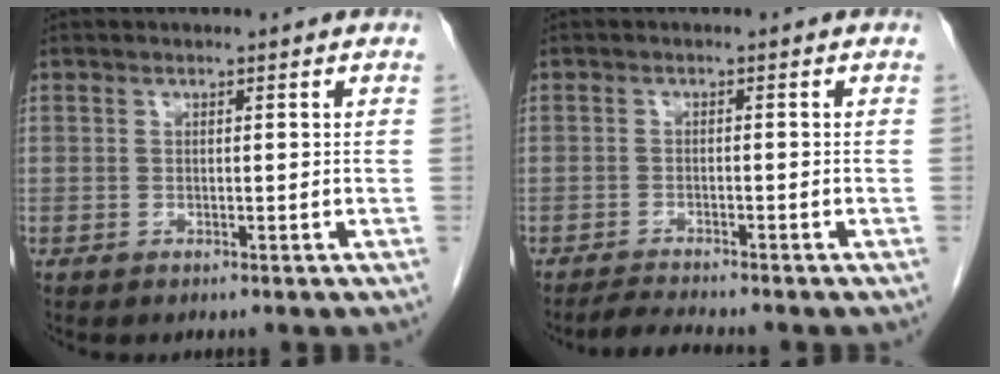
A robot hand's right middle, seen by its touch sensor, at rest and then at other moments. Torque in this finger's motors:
{"motor_torque": [0.17, -0.13, 0.00, 0.00]}